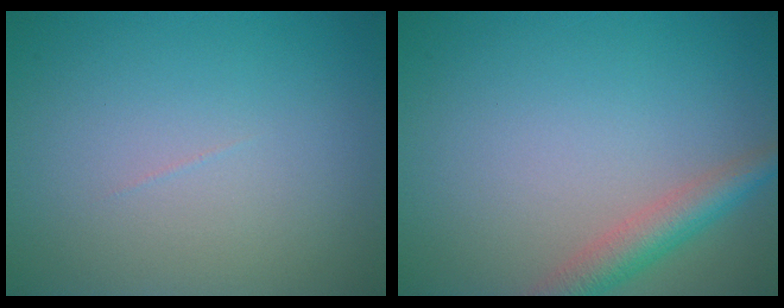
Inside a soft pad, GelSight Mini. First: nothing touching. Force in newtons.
{"total": 3.4, "press": 3.4, "slide": 0.2}